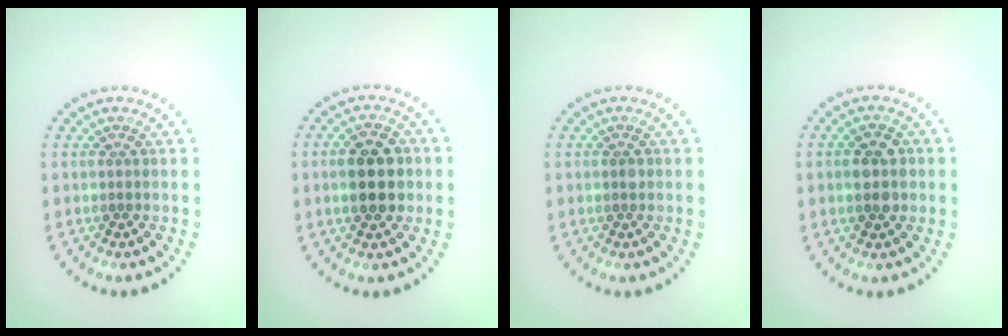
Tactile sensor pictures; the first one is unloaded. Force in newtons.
{"total": 4.4, "press": 4.4, "slide": 0.2}
{"total": 0.6, "press": 0.6, "slide": 0.2}
{"total": 2.8, "press": 2.8, "slide": 0.1}